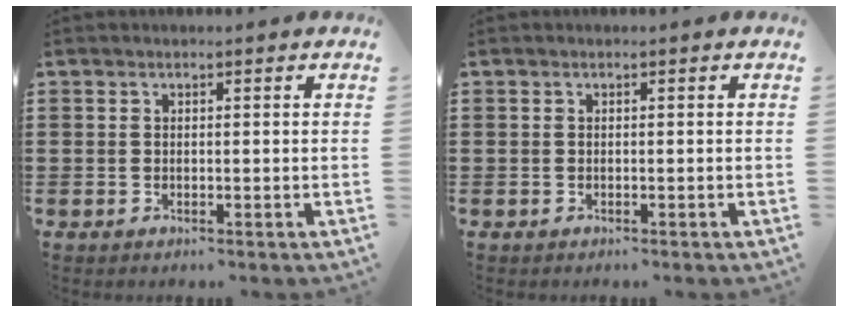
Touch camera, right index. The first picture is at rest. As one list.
[{"total": 0.0}]